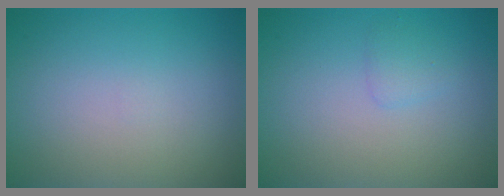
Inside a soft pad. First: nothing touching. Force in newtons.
{"total": 0.9, "press": 0.9, "slide": 0.2}